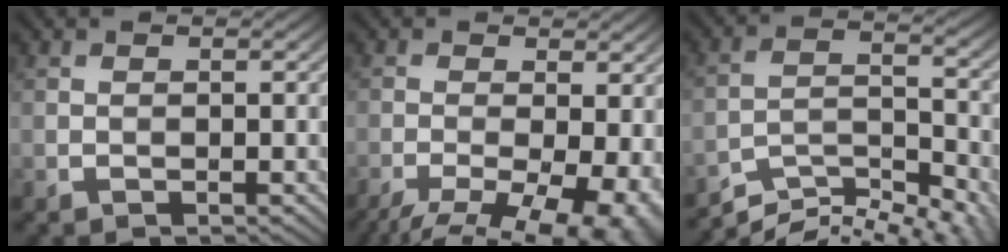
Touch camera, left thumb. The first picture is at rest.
{"total": 13.1, "force": [-6.7, 5.6, 9.7], "torque": [-0.164, -0.033, -0.073]}
{"total": 9.8, "force": [-8.0, 2.8, 5.0], "torque": [-0.090, -0.001, -0.137]}